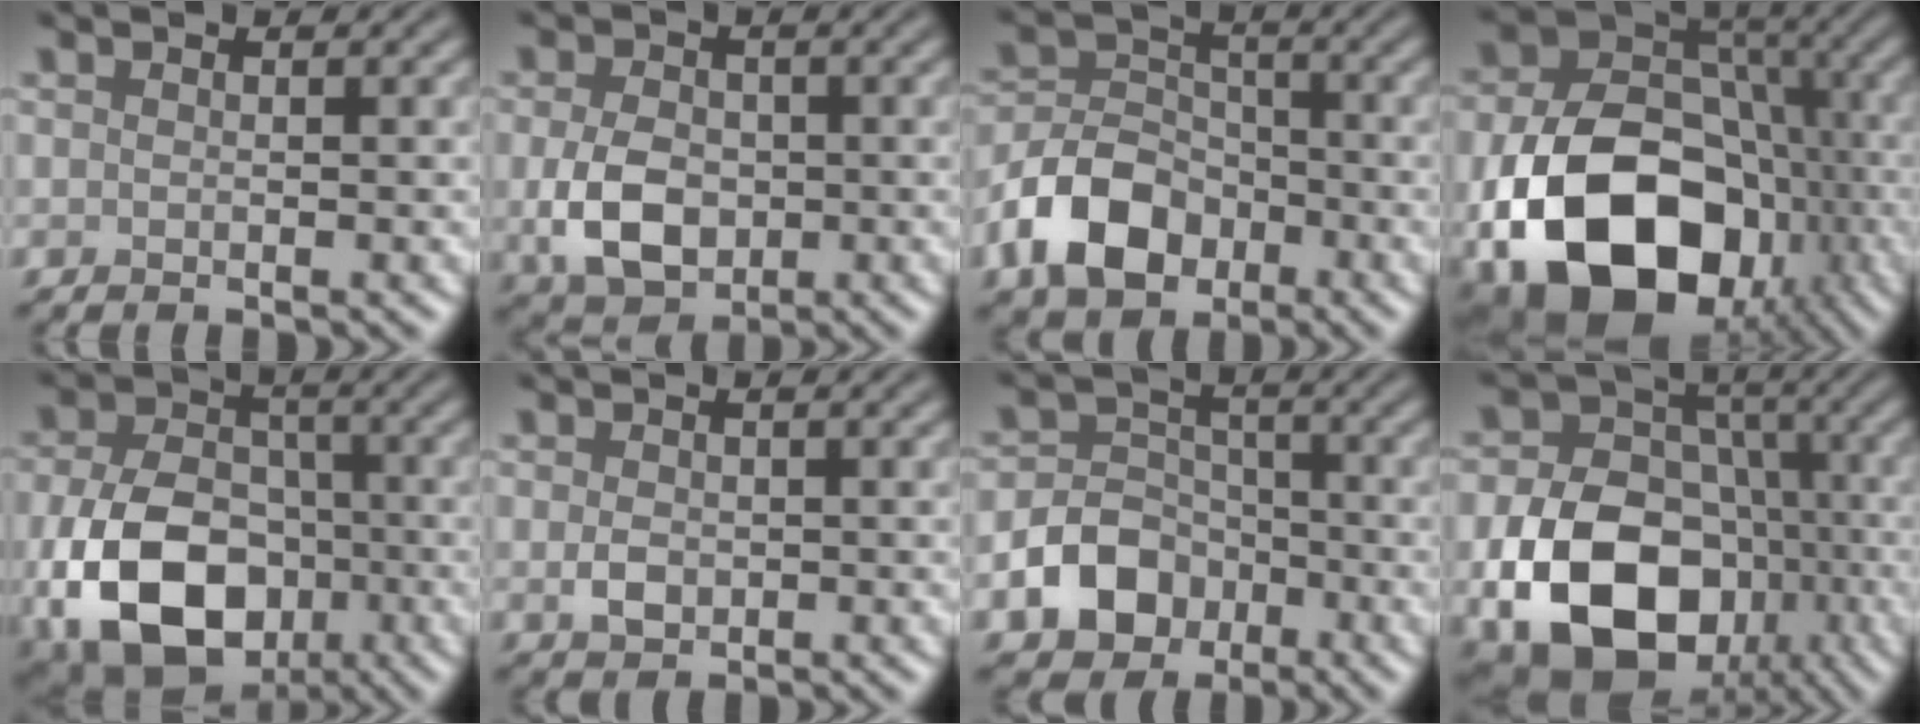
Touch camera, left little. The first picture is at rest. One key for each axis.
{"total": 5.5, "fx": -0.9, "fy": 4.0, "fz": 3.8, "tx": -0.084, "ty": -0.010, "tz": -0.018}
{"total": 6.9, "fx": -3.4, "fy": 4.8, "fz": 3.7, "tx": -0.068, "ty": 0.000, "tz": -0.076}
{"total": 16.5, "fx": -5.7, "fy": 11.5, "fz": 10.3, "tx": -0.177, "ty": -0.037, "tz": -0.092}
{"total": 13.5, "fx": -4.1, "fy": 9.4, "fz": 8.8, "tx": -0.182, "ty": -0.038, "tz": -0.068}
{"total": 1.9, "fx": -0.1, "fy": 1.4, "fz": 1.3, "tx": -0.026, "ty": -0.003, "tz": -0.002}
{"total": 7.0, "fx": -3.3, "fy": 5.5, "fz": 2.8, "tx": -0.032, "ty": -0.008, "tz": -0.078}
{"total": 13.6, "fx": -4.8, "fy": 9.8, "fz": 8.0, "tx": -0.148, "ty": -0.024, "tz": -0.086}